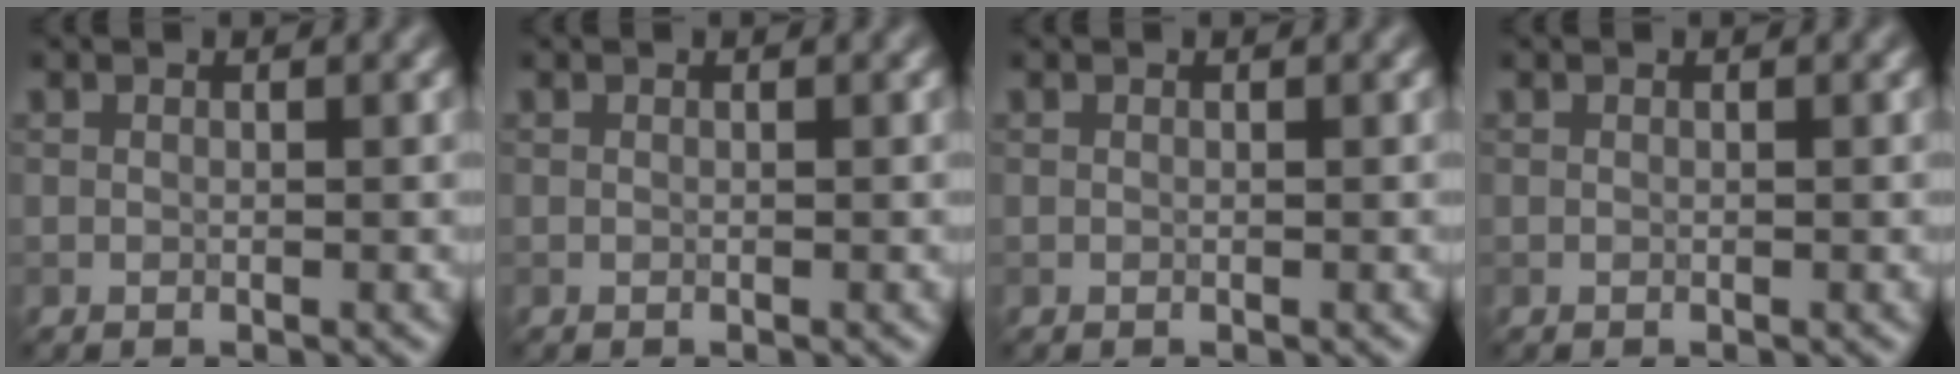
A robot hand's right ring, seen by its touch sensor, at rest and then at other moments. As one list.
[{"total": 0.0}, {"total": 0.0}, {"total": 0.0}]